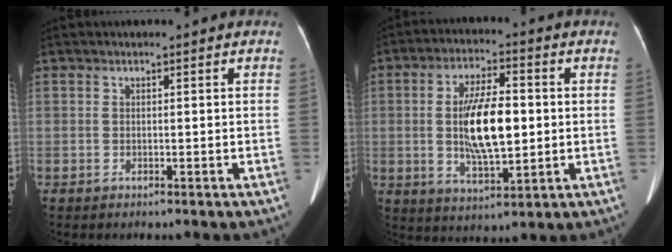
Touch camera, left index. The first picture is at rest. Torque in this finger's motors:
{"motor_torque": [0.70, 0.19, 0.28, 0.09]}